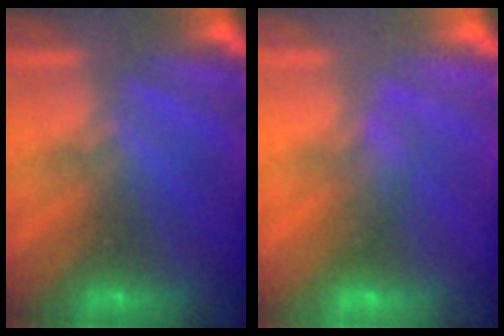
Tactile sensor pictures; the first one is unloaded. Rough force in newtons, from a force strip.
{"total": 3.0}